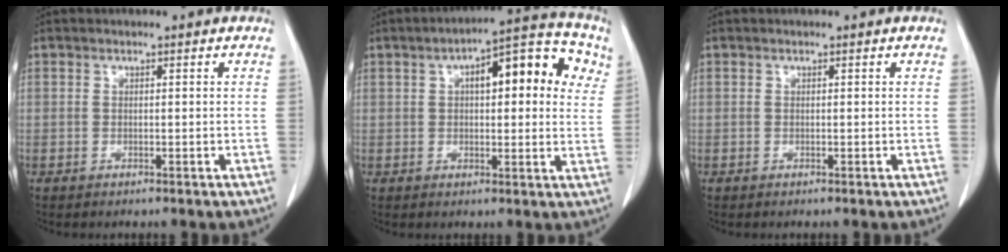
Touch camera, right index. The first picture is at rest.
{"total": 14.2, "force": [4.6, 4.9, 12.6], "torque": [-0.157, 0.038, 0.053]}
{"total": 0.0}